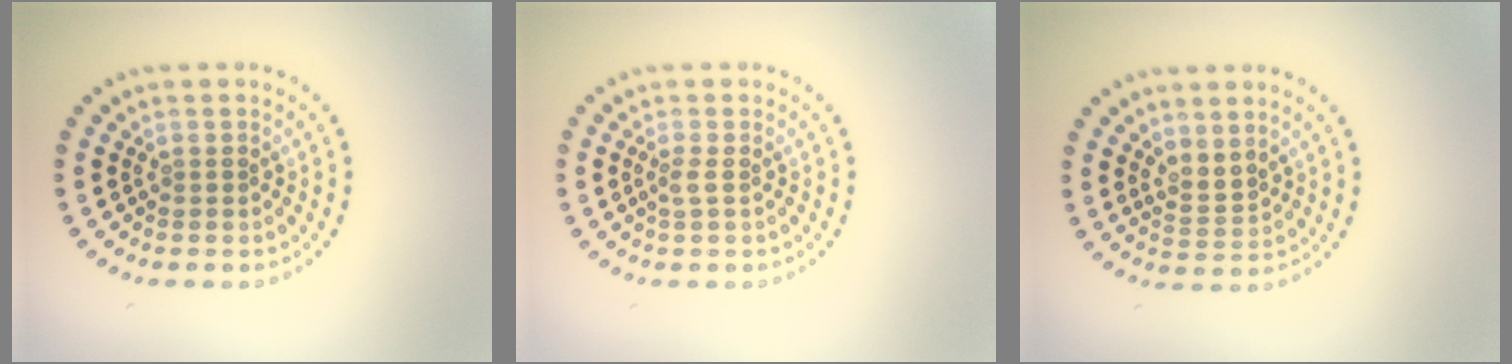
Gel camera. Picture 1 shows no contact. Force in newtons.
{"total": 0.9, "press": 0.7, "slide": 0.5}
{"total": 1.9, "press": 1.4, "slide": 1.2}